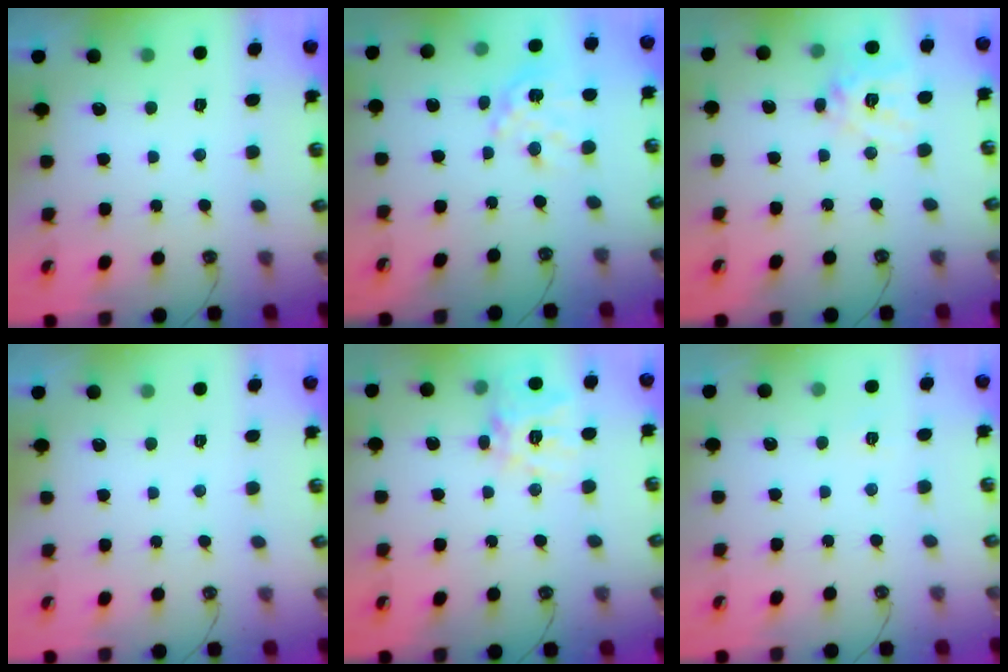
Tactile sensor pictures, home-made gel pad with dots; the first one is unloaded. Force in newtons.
{"total": 12.1, "press": 12.0, "slide": 1.1}
{"total": 13.1, "press": 13.0, "slide": 1.7}
{"total": 0.0}
{"total": 13.3, "press": 13.3, "slide": 1.2}
{"total": 3.1, "press": 3.1, "slide": 0.5}